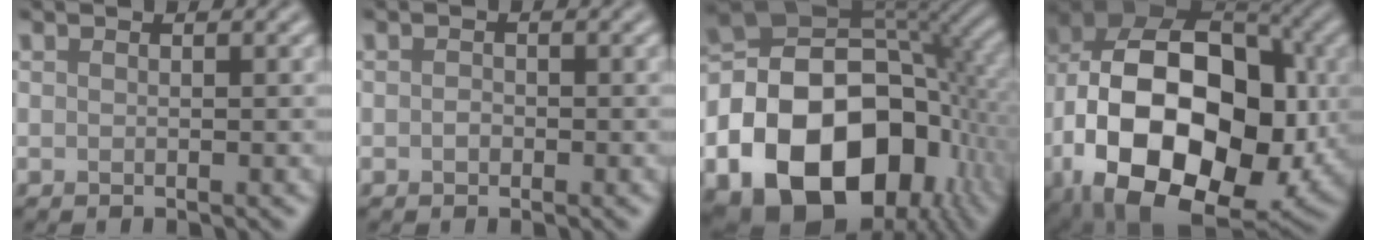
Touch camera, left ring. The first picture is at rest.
{"total": 0.8, "force": [-0.2, 0.6, 0.4], "torque": [-0.008, -0.002, -0.005]}
{"total": 20.4, "force": [-6.9, 14.2, 12.8], "torque": [-0.234, -0.025, -0.106]}
{"total": 20.7, "force": [-3.7, 13.4, 15.4], "torque": [-0.272, -0.013, -0.048]}